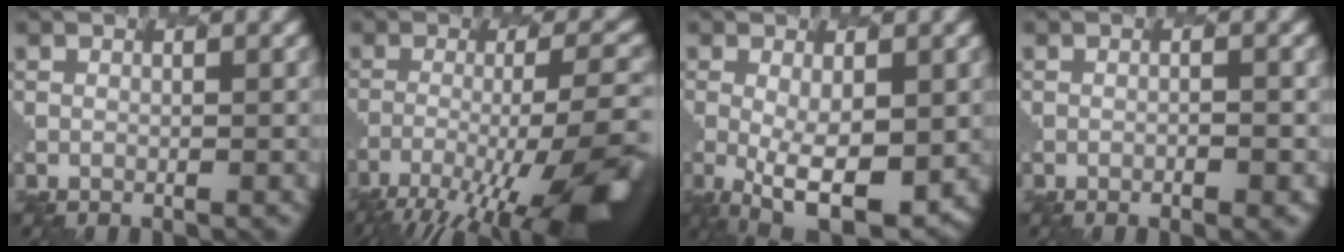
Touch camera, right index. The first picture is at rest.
{"total": 12.5, "force": [-7.6, 3.0, 9.5], "torque": [-0.177, -0.014, -0.109]}
{"total": 6.3, "force": [-0.9, 2.4, 5.7], "torque": [-0.122, -0.035, 0.001]}
{"total": 1.1, "force": [-0.4, 0.3, 1.0], "torque": [-0.024, 0.002, -0.003]}